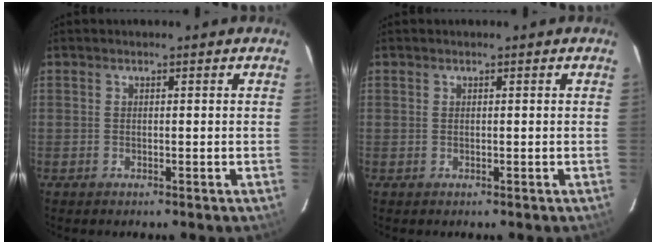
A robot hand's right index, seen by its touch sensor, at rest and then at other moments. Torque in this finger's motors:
{"motor_torque": [0.00, 0.00, 0.00, -0.01]}